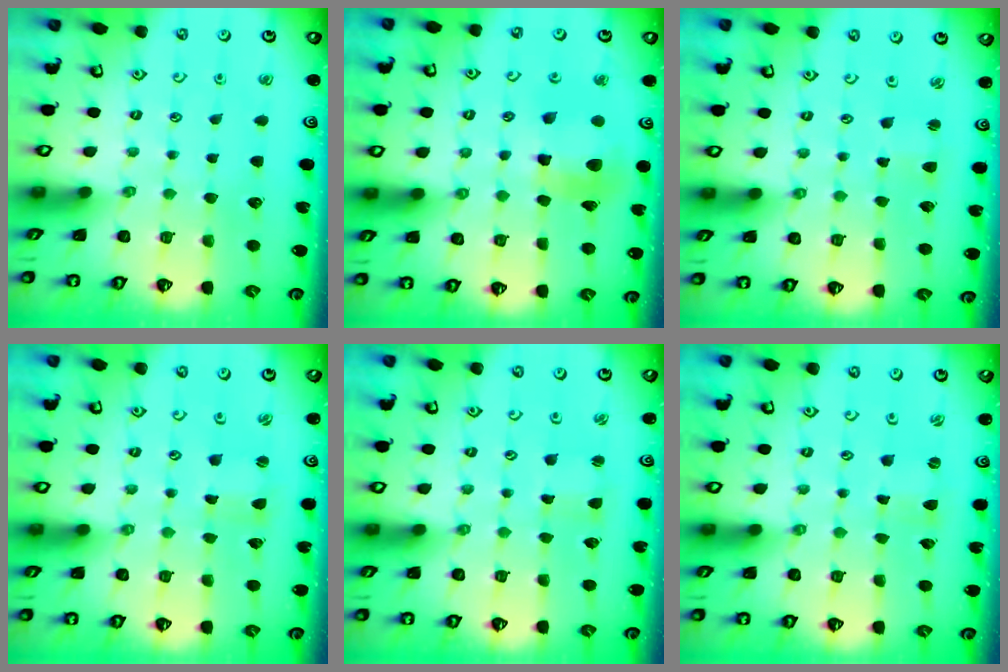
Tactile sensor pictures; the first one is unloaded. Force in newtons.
{"total": 10.2, "press": 10.2, "slide": 1.3}
{"total": 1.2, "press": 1.1, "slide": 0.1}
{"total": 0.8, "press": 0.8, "slide": 0.3}
{"total": 1.7, "press": 1.7, "slide": 0.1}
{"total": 0.0}